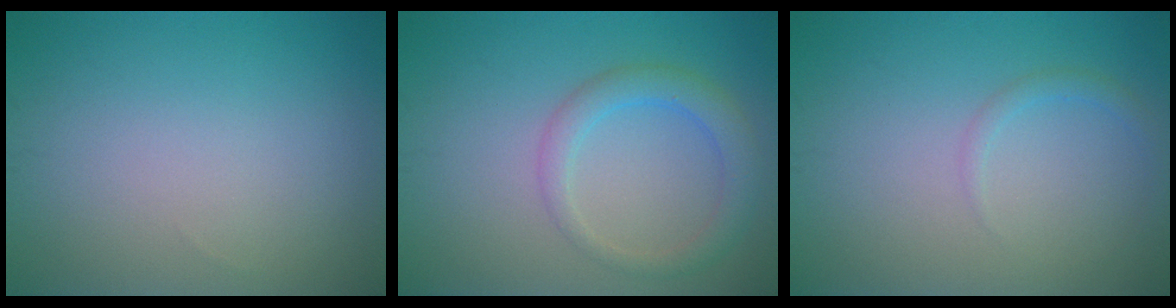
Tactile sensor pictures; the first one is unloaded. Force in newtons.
{"total": 3.1, "press": 3.1, "slide": 0.2}
{"total": 1.0, "press": 1.0, "slide": 0.1}